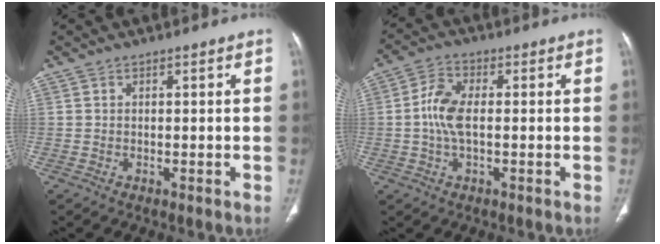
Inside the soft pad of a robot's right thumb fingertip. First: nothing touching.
{"total": 6.6, "force": [-0.1, 3.3, 5.7], "torque": [-0.126, 0.013, -0.008]}